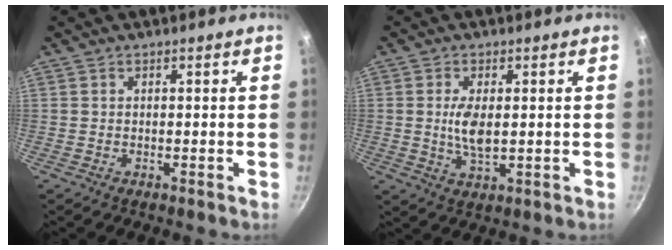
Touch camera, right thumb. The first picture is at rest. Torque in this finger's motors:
{"motor_torque": [0.93, 0.68, 0.73, -0.46, 0.02]}